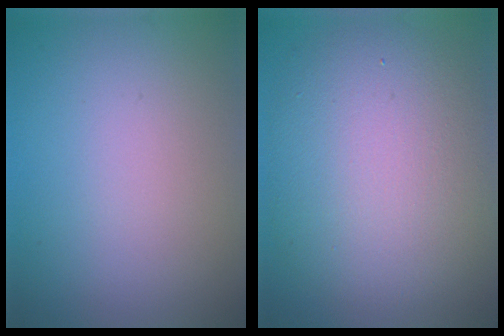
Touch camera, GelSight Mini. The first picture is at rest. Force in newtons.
{"total": 10.1, "press": 10.1, "slide": 0.8}